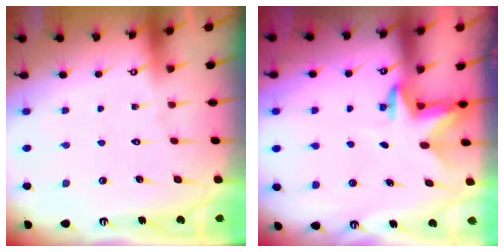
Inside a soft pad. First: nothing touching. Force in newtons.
{"total": 3.3, "press": 3.2, "slide": 0.7}